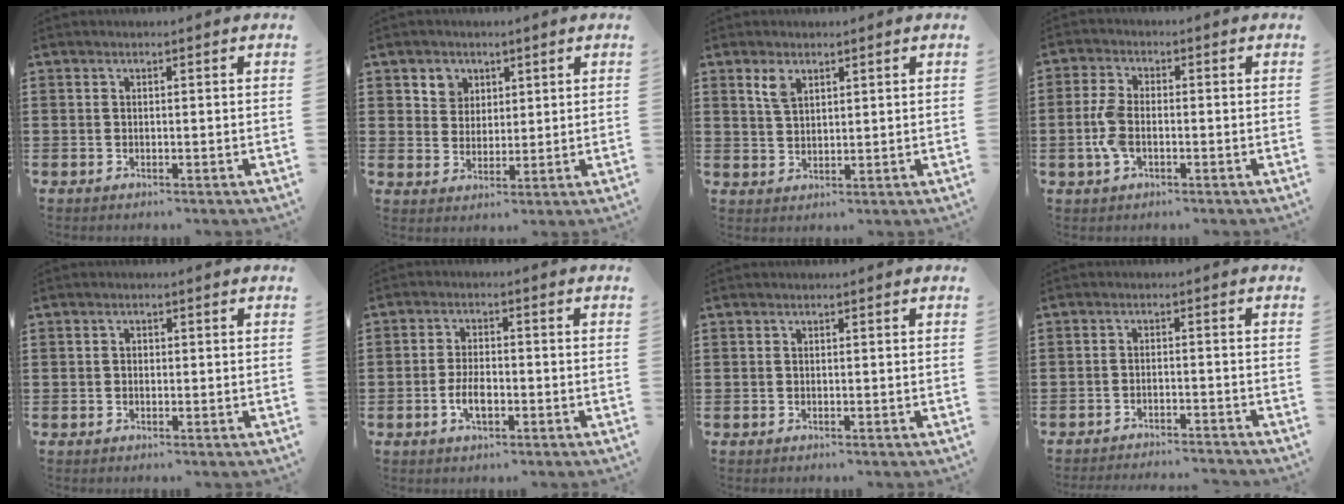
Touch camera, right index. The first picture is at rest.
{"total": 3.8, "force": [1.9, 3.2, 0.2], "torque": [-0.021, 0.013, 0.035]}
{"total": 3.1, "force": [2.0, 1.5, 1.8], "torque": [-0.043, 0.005, 0.036]}
{"total": 5.2, "force": [-1.0, 2.7, 4.3], "torque": [-0.113, -0.006, -0.026]}
{"total": 0.7, "force": [-0.1, 0.6, 0.4], "torque": [-0.010, 0.002, -0.002]}
{"total": 4.1, "force": [-1.3, 1.9, 3.4], "torque": [-0.076, -0.002, -0.026]}
{"total": 0.0}
{"total": 2.3, "force": [-2.3, -0.2, 0.2], "torque": [-0.008, 0.000, -0.049]}